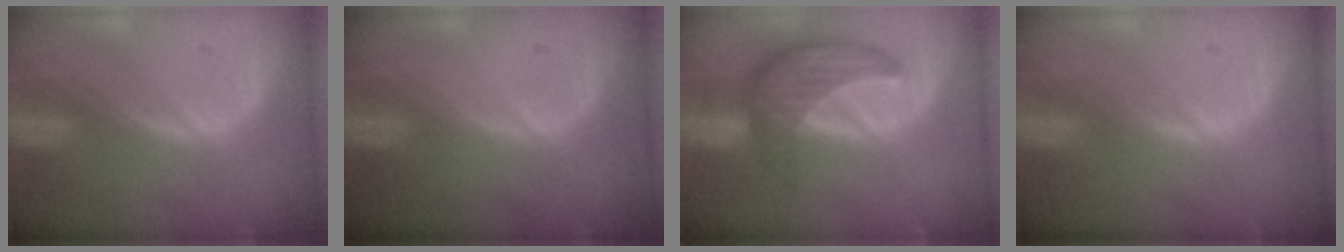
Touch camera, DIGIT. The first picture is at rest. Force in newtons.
{"total": 0.0}
{"total": 8.2, "press": 7.6, "slide": 3.3}
{"total": 0.5, "press": 0.5, "slide": 0.1}